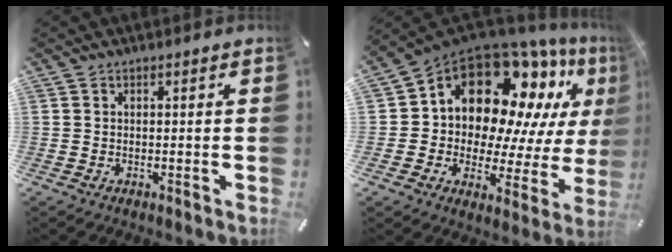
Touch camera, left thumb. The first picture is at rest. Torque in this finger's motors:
{"motor_torque": [2.50, 2.51, 2.32, -0.45, 0.23]}